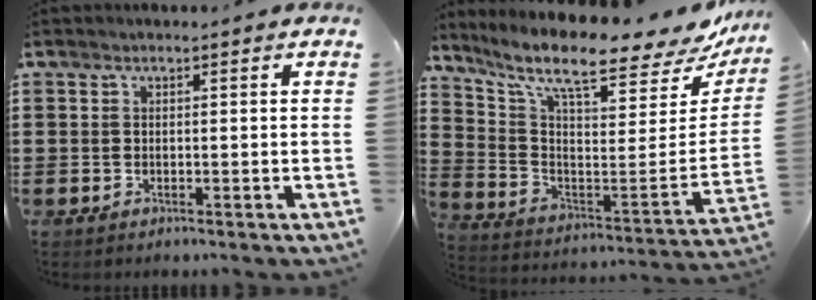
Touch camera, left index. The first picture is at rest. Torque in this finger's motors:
{"motor_torque": [2.14, 0.00, 1.05, 0.21]}